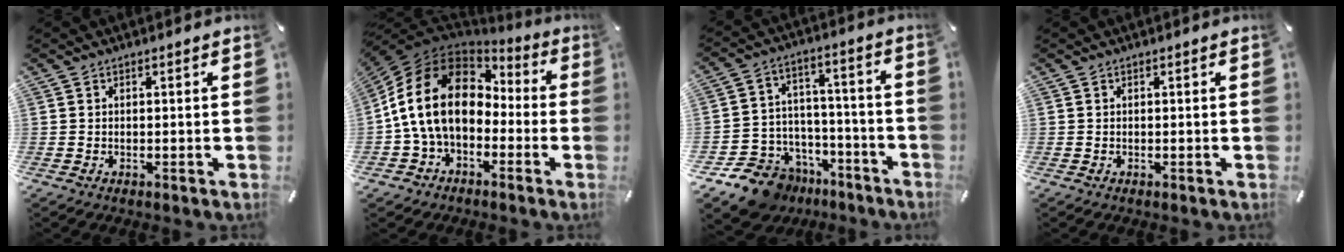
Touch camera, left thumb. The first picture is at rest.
{"total": 18.5, "force": [0.5, 13.8, 12.3], "torque": [-0.269, 0.018, 0.004]}
{"total": 13.3, "force": [-9.0, 9.1, 3.4], "torque": [-0.062, 0.050, -0.149]}
{"total": 0.0}